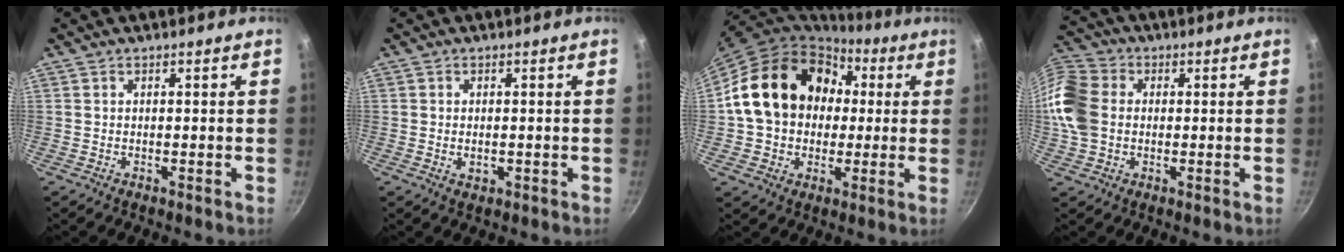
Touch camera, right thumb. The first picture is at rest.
{"total": 2.0, "force": [-0.3, 1.3, 1.4], "torque": [-0.023, -0.001, -0.004]}
{"total": 20.5, "force": [2.9, 16.5, 11.8], "torque": [-0.174, 0.039, 0.046]}
{"total": 15.6, "force": [0.5, 12.6, 9.2], "torque": [-0.202, 0.026, -0.004]}